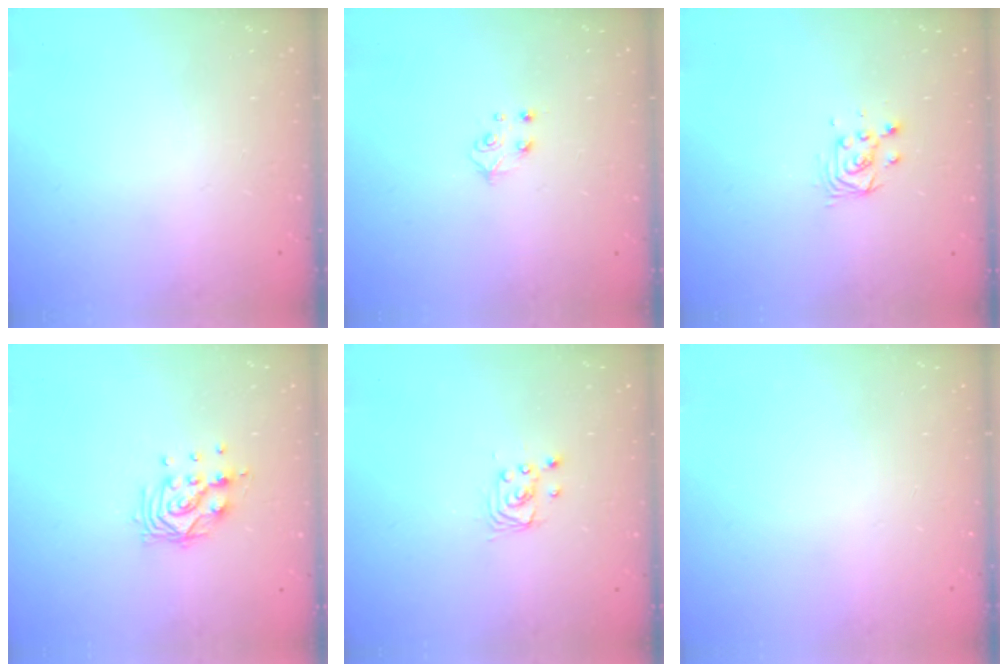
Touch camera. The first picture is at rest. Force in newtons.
{"total": 5.2, "press": 5.1, "slide": 0.7}
{"total": 4.1, "press": 4.1, "slide": 0.3}
{"total": 9.8, "press": 9.8, "slide": 0.7}
{"total": 2.8, "press": 2.8, "slide": 0.1}
{"total": 0.0}